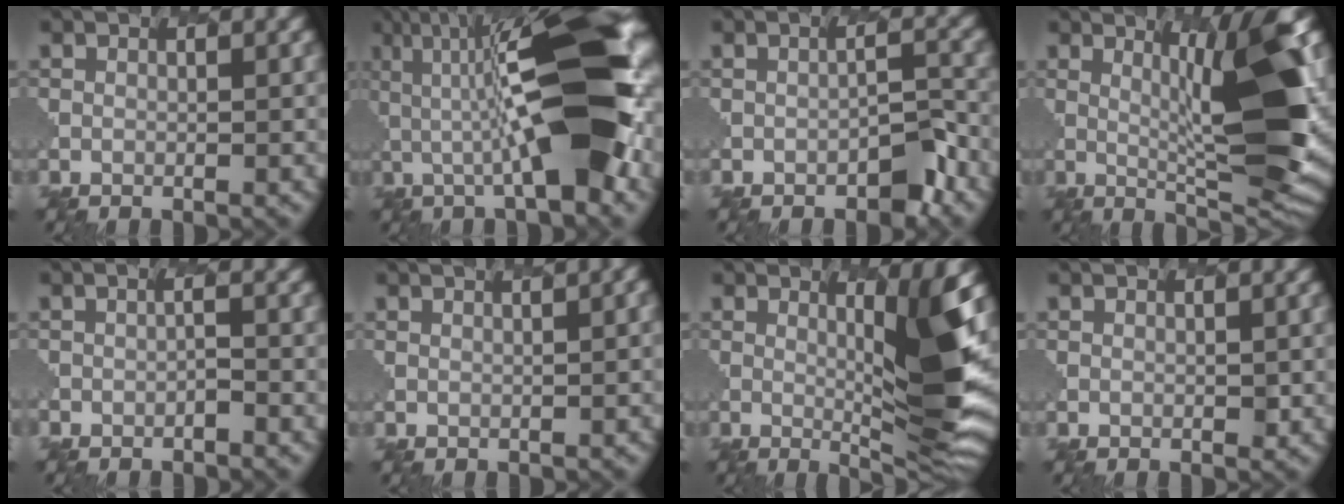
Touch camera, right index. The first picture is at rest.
{"total": 10.4, "force": [0.4, 2.2, 10.2], "torque": [-0.166, 0.026, -0.020]}
{"total": 2.4, "force": [-2.4, 0.3, 0.2], "torque": [-0.030, 0.002, -0.046]}
{"total": 7.0, "force": [2.3, 0.4, 6.6], "torque": [-0.123, -0.001, 0.027]}
{"total": 1.8, "force": [-1.3, -0.3, -1.1], "torque": [-0.013, -0.007, -0.028]}
{"total": 6.4, "force": [1.8, 2.8, 5.5], "torque": [-0.035, 0.035, 0.009]}
{"total": 5.8, "force": [1.5, -0.1, 5.6], "torque": [-0.110, -0.012, 0.019]}
{"total": 0.0}